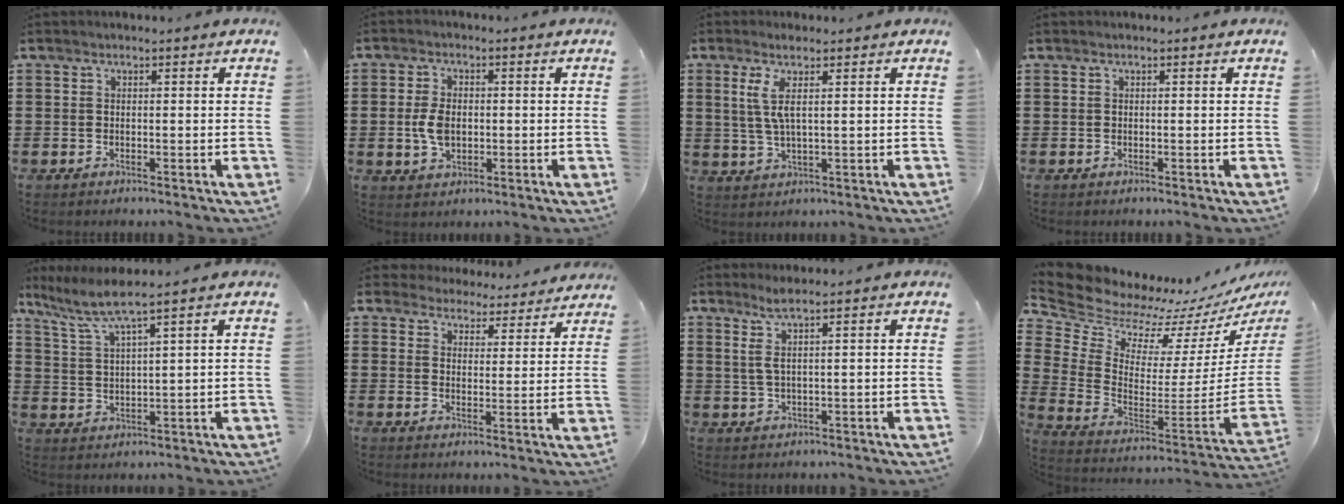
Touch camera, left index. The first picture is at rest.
{"total": 4.8, "force": [-0.2, 2.9, 3.8], "torque": [-0.095, 0.000, -0.011]}
{"total": 4.6, "force": [1.5, 0.6, 4.3], "torque": [-0.103, -0.009, 0.022]}
{"total": 0.0}
{"total": 4.9, "force": [3.5, -0.4, 3.4], "torque": [-0.081, -0.019, 0.056]}
{"total": 4.6, "force": [4.5, 0.6, -0.1], "torque": [-0.023, -0.027, 0.081]}
{"total": 2.9, "force": [1.3, -0.4, 2.6], "torque": [-0.060, -0.007, 0.020]}
{"total": 6.7, "force": [6.3, 2.2, 0.4], "torque": [-0.059, -0.073, 0.109]}